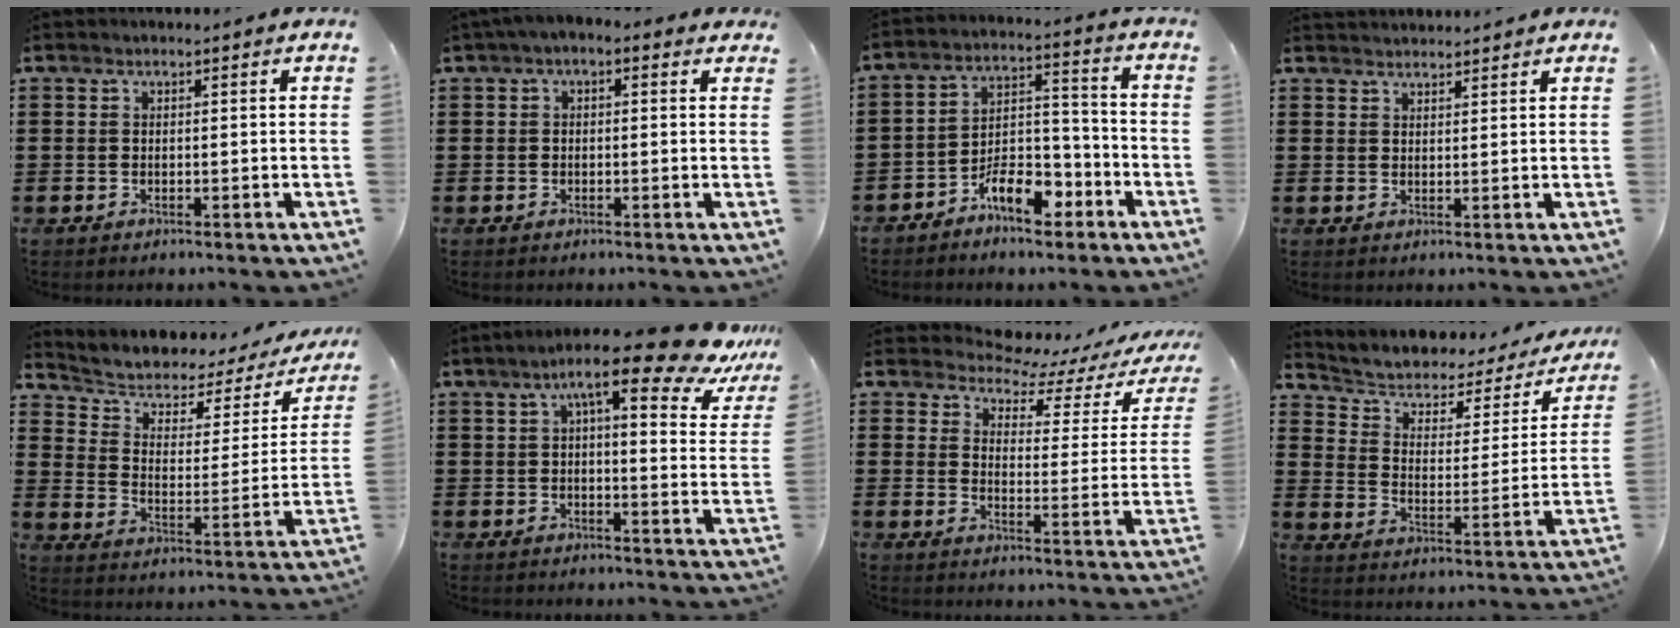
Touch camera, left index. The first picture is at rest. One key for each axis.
{"total": 1.5, "fx": -0.7, "fy": 0.8, "fz": 1.0, "tx": -0.027, "ty": 0.003, "tz": -0.020}
{"total": 8.6, "fx": -6.1, "fy": 3.6, "fz": 4.9, "tx": -0.088, "ty": 0.020, "tz": -0.113}
{"total": 1.8, "fx": 1.8, "fy": 0.1, "fz": -0.1, "tx": -0.003, "ty": 0.000, "tz": 0.035}
{"total": 3.6, "fx": 2.2, "fy": 2.3, "fz": 1.7, "tx": -0.054, "ty": -0.021, "tz": 0.029}
{"total": 12.8, "fx": 8.7, "fy": 2.2, "fz": 9.2, "tx": -0.152, "ty": -0.033, "tz": 0.138}
{"total": 4.3, "fx": 4.0, "fy": 1.1, "fz": 1.2, "tx": -0.043, "ty": -0.030, "tz": 0.062}
{"total": 3.5, "fx": 1.9, "fy": 2.3, "fz": 1.8, "tx": -0.052, "ty": -0.018, "tz": 0.023}